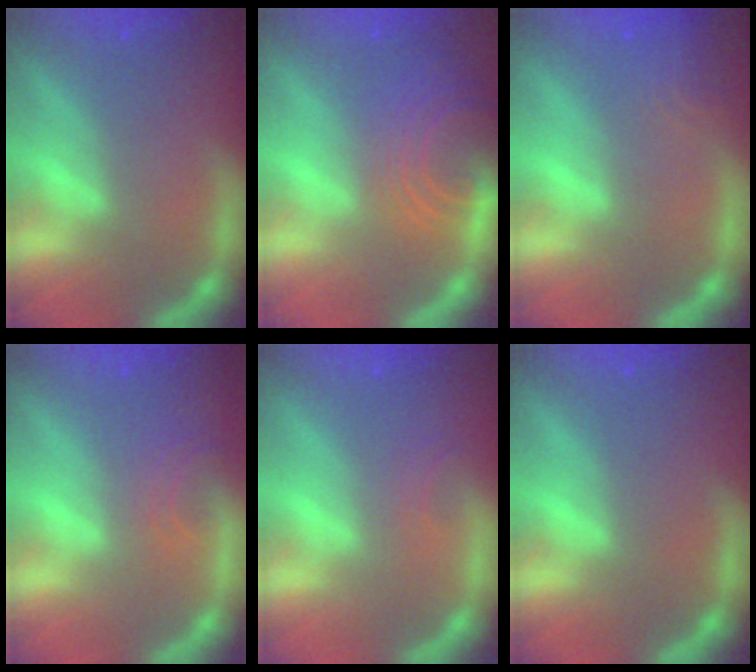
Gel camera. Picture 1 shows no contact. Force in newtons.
{"total": 7.6}
{"total": 2.4}
{"total": 1.9}
{"total": 0.9}
{"total": 0.0}